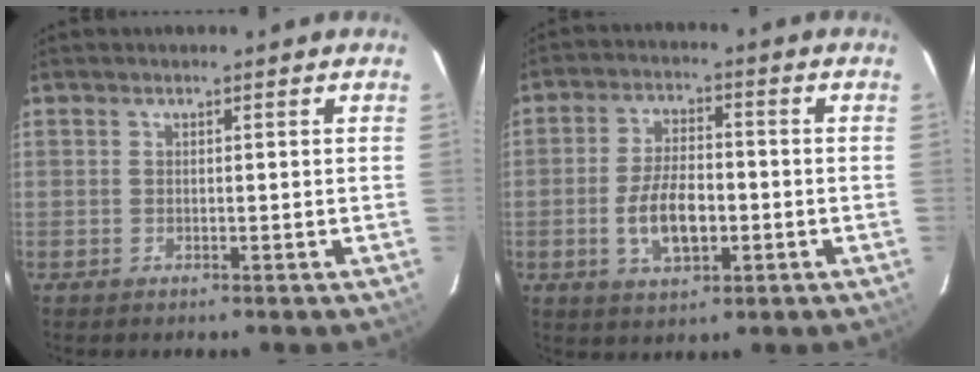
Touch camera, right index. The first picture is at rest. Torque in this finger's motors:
{"motor_torque": [0.63, 0.12, 0.41, 0.06]}